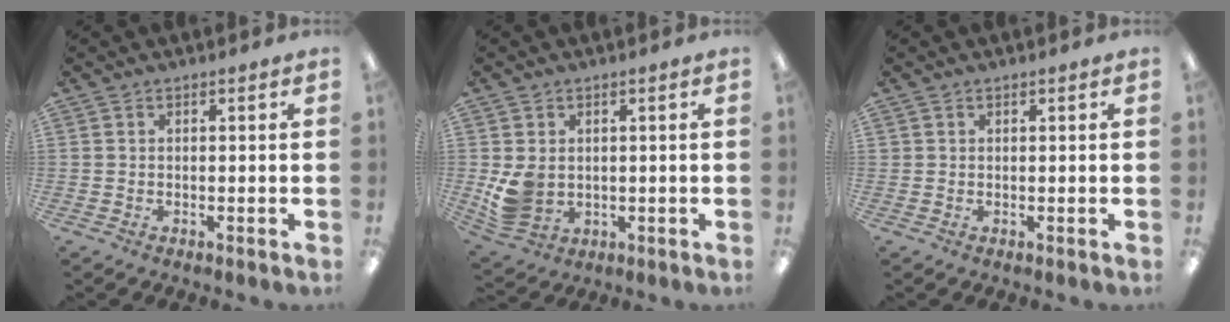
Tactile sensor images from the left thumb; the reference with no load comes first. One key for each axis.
{"total": 6.3, "fx": 0.9, "fy": 5.1, "fz": 3.6, "tx": -0.079, "ty": 0.000, "tz": 0.020}
{"total": 0.6, "fx": 0.3, "fy": 0.4, "fz": 0.0, "tx": 0.000, "ty": 0.002, "tz": 0.006}